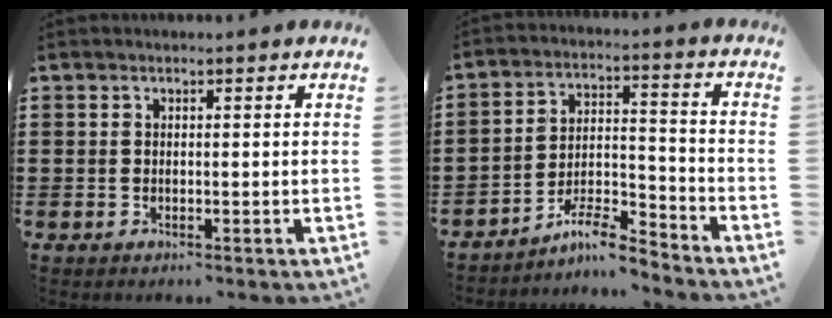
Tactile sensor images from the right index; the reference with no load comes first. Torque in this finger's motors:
{"motor_torque": [0.65, 0.87, -0.15, -0.05]}